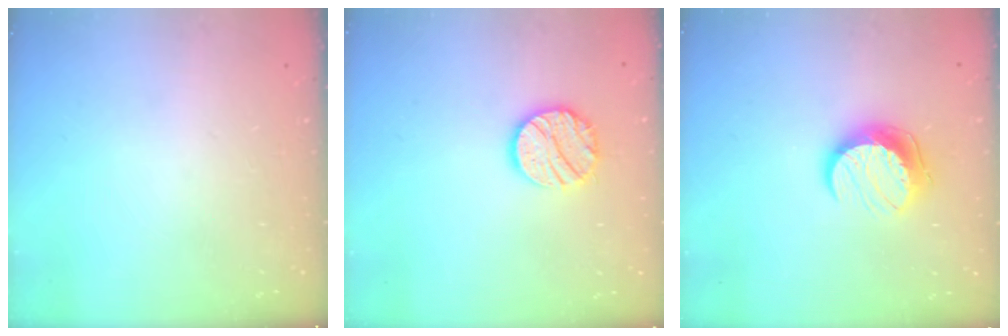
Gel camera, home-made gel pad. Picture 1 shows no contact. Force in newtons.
{"total": 12.6, "press": 12.6, "slide": 1.1}
{"total": 10.9, "press": 10.9, "slide": 0.2}